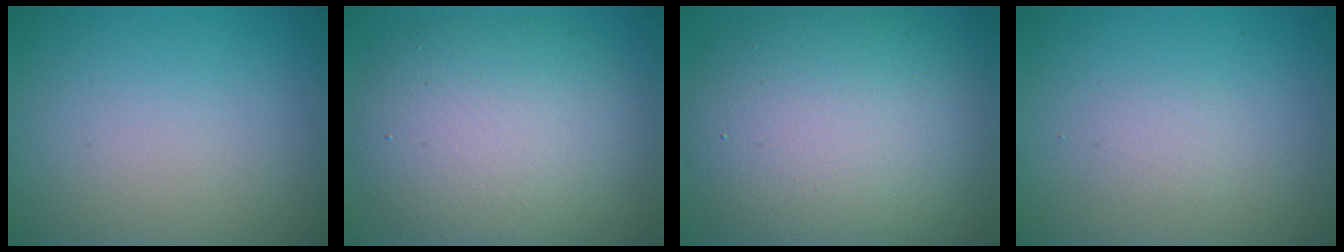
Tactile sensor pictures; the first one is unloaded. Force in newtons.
{"total": 9.0, "press": 9.0, "slide": 0.2}
{"total": 11.5, "press": 11.5, "slide": 0.3}
{"total": 1.1, "press": 1.1, "slide": 0.1}